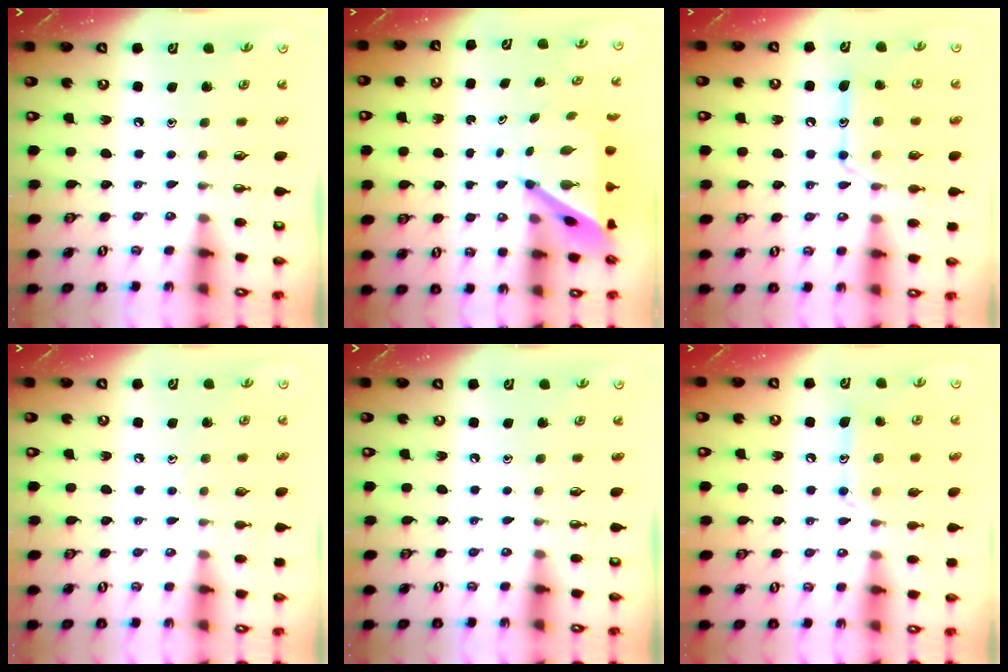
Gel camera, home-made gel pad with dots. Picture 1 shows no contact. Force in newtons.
{"total": 6.6, "press": 6.5, "slide": 0.6}
{"total": 13.5, "press": 13.5, "slide": 0.8}
{"total": 4.1, "press": 4.0, "slide": 0.5}
{"total": 0.0}
{"total": 12.8, "press": 12.8, "slide": 0.8}